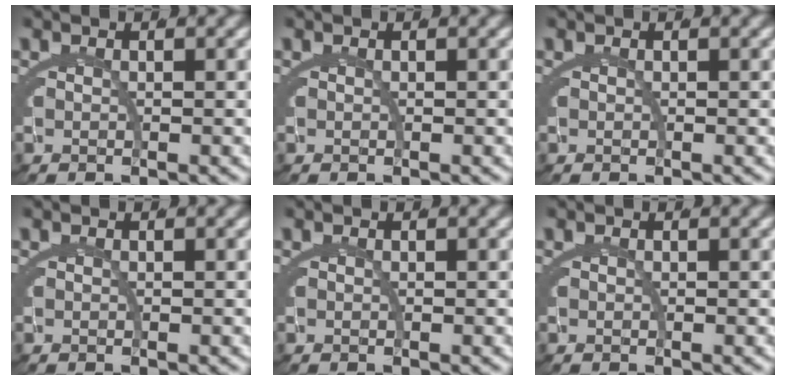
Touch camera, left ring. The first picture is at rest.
{"total": 0.0}
{"total": 0.0}
{"total": 0.0}
{"total": 0.0}
{"total": 0.0}